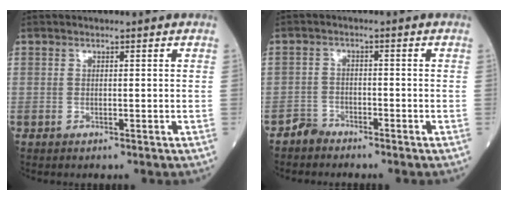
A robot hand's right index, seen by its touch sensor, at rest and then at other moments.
{"total": 2.1, "force": [-1.9, 0.9, -0.4], "torque": [0.013, 0.004, -0.038]}